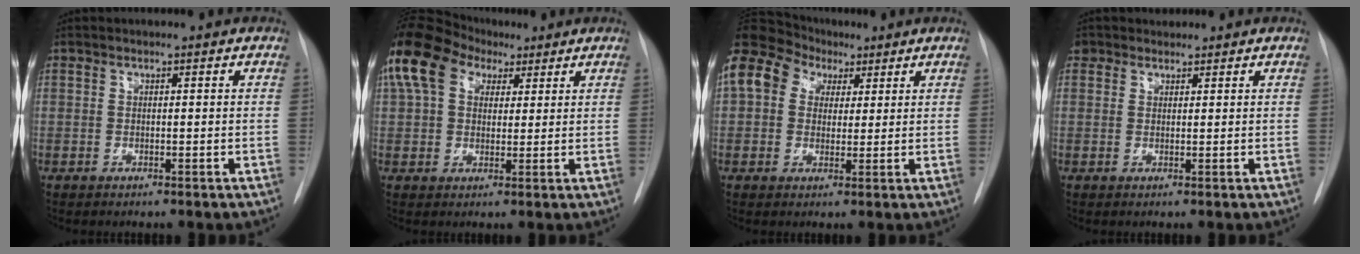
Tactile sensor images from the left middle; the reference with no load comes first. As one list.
[{"total": 15.0, "force": [7.9, 9.5, 8.4], "torque": [-0.205, 0.071, 0.146]}, {"total": 15.9, "force": [6.8, 12.2, 7.7], "torque": [-0.214, 0.085, 0.126]}, {"total": 1.9, "force": [1.3, 1.3, -0.2], "torque": [0.005, 0.012, 0.020]}]